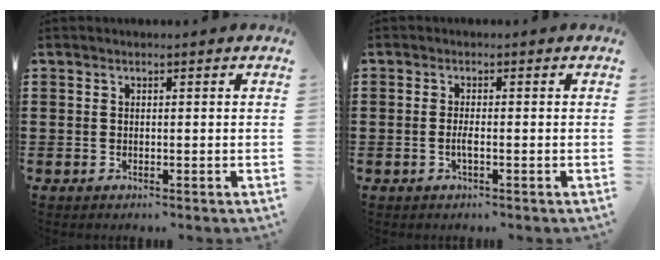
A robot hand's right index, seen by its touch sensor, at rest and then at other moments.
{"total": 1.8, "force": [-0.7, 0.3, 1.7], "torque": [-0.039, -0.003, -0.014]}